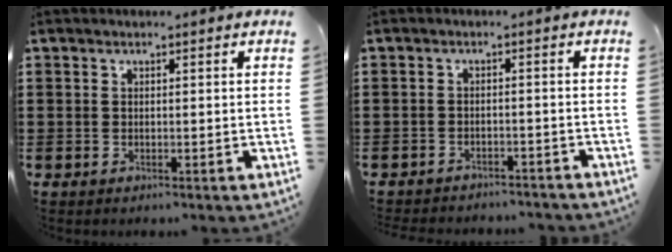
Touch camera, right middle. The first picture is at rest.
{"total": 2.2, "force": [-2.2, 0.2, 0.0], "torque": [-0.007, 0.000, -0.047]}